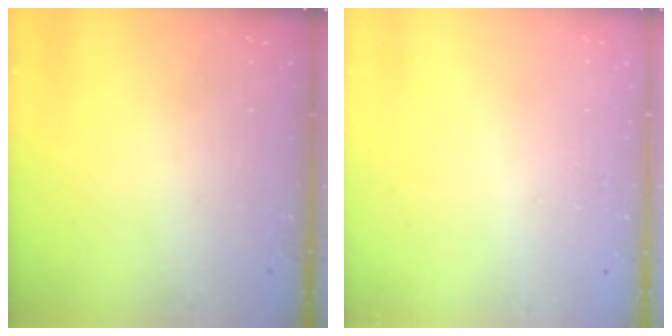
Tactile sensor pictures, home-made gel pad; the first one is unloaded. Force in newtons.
{"total": 2.7, "press": 2.7, "slide": 0.2}